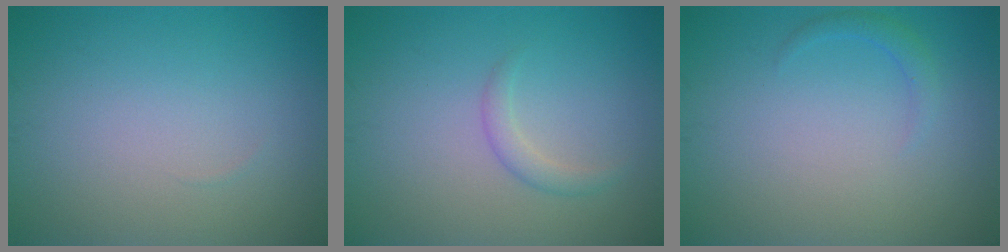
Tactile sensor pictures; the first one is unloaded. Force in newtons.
{"total": 1.4, "press": 1.4, "slide": 0.0}
{"total": 1.1, "press": 1.1, "slide": 0.1}